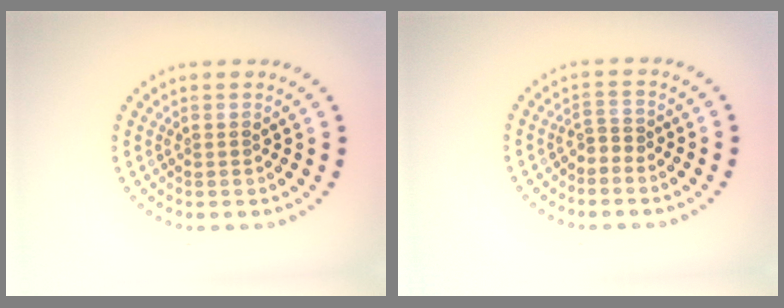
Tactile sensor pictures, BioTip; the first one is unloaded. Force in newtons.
{"total": 1.0, "press": 0.8, "slide": 0.7}